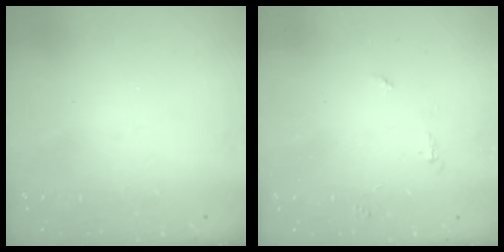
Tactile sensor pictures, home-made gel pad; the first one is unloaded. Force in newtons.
{"total": 5.6, "press": 5.6, "slide": 0.4}